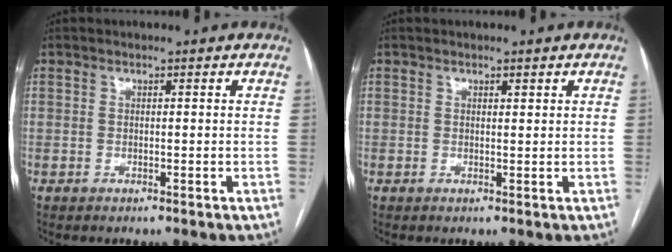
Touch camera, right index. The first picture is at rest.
{"total": 0.6, "force": [0.4, 0.2, 0.4], "torque": [-0.008, -0.003, 0.006]}